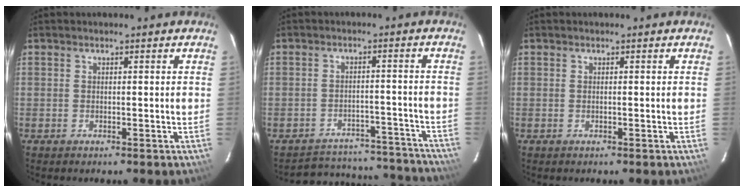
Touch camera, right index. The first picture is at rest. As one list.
[{"total": 18.2, "force": [-16.7, 6.2, 3.7], "torque": [-0.074, 0.049, -0.193]}, {"total": 0.0}]